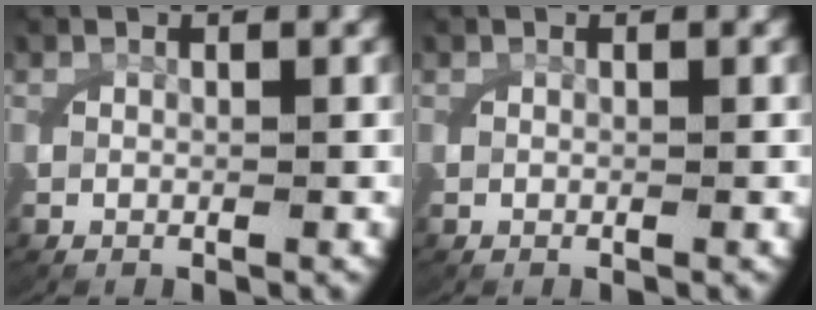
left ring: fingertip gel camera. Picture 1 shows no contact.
{"total": 0.0}